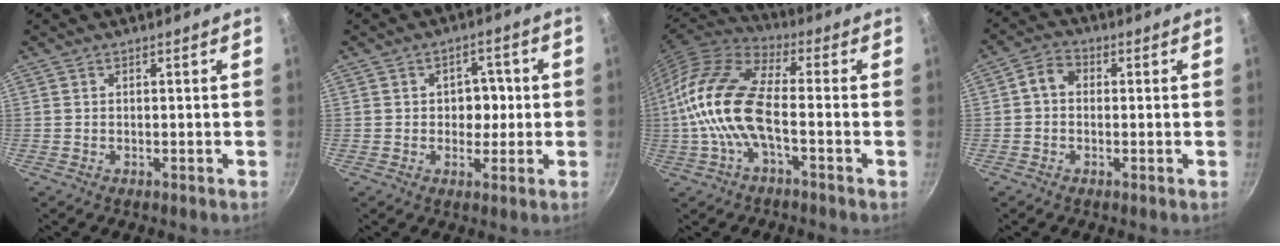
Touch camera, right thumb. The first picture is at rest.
{"total": 5.4, "force": [0.1, 4.3, 3.3], "torque": [-0.003, 0.008, -0.002]}
{"total": 15.3, "force": [-2.5, 6.4, 13.7], "torque": [-0.275, 0.032, -0.069]}
{"total": 4.1, "force": [0.2, 3.2, 2.6], "torque": [-0.044, 0.014, -0.009]}